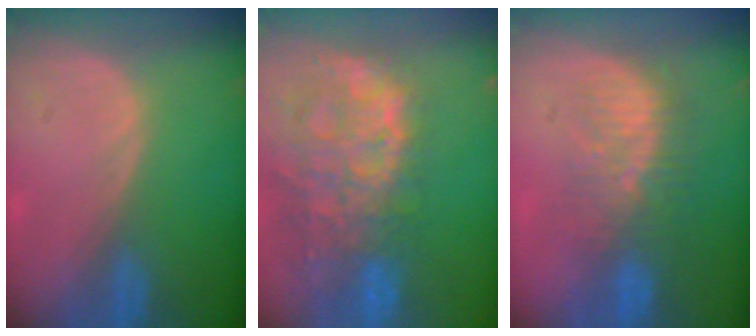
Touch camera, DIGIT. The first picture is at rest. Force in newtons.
{"total": 13.8, "press": 11.2, "slide": 8.0}
{"total": 8.4, "press": 7.8, "slide": 3.0}